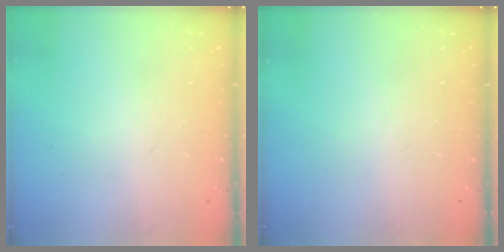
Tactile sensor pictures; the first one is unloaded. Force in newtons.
{"total": 0.0}